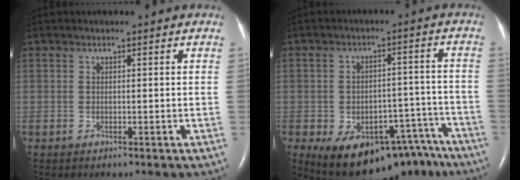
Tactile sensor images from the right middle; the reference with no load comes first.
{"total": 17.4, "force": [-11.8, 9.3, 8.8], "torque": [-0.107, 0.031, -0.151]}